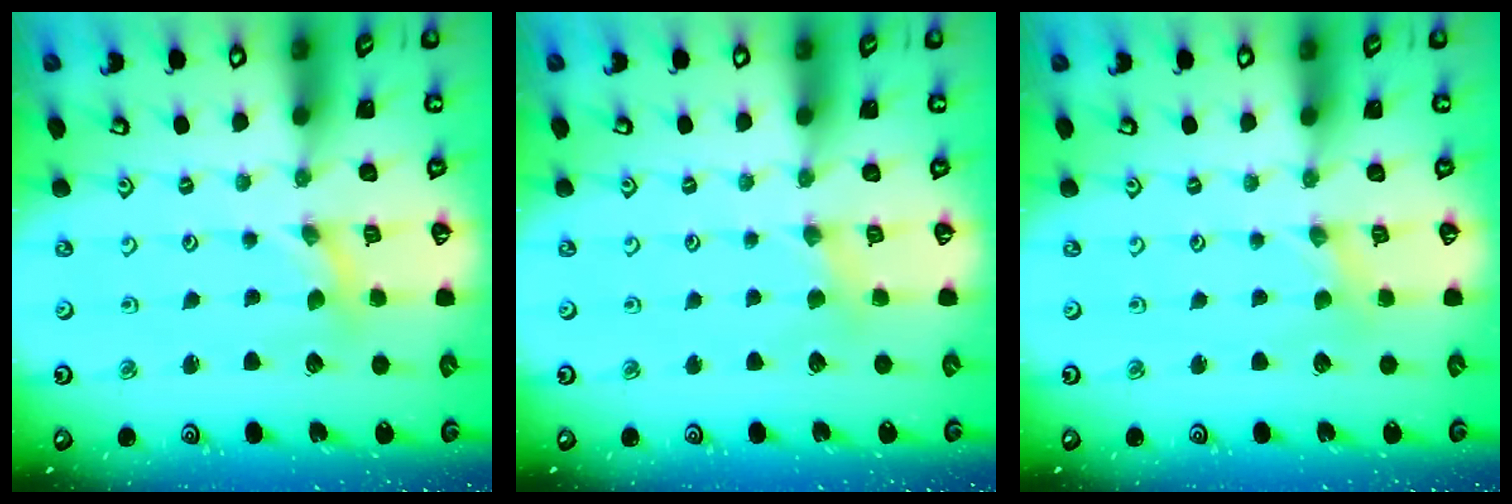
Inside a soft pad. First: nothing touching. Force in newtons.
{"total": 2.6, "press": 2.6, "slide": 0.4}
{"total": 0.0}